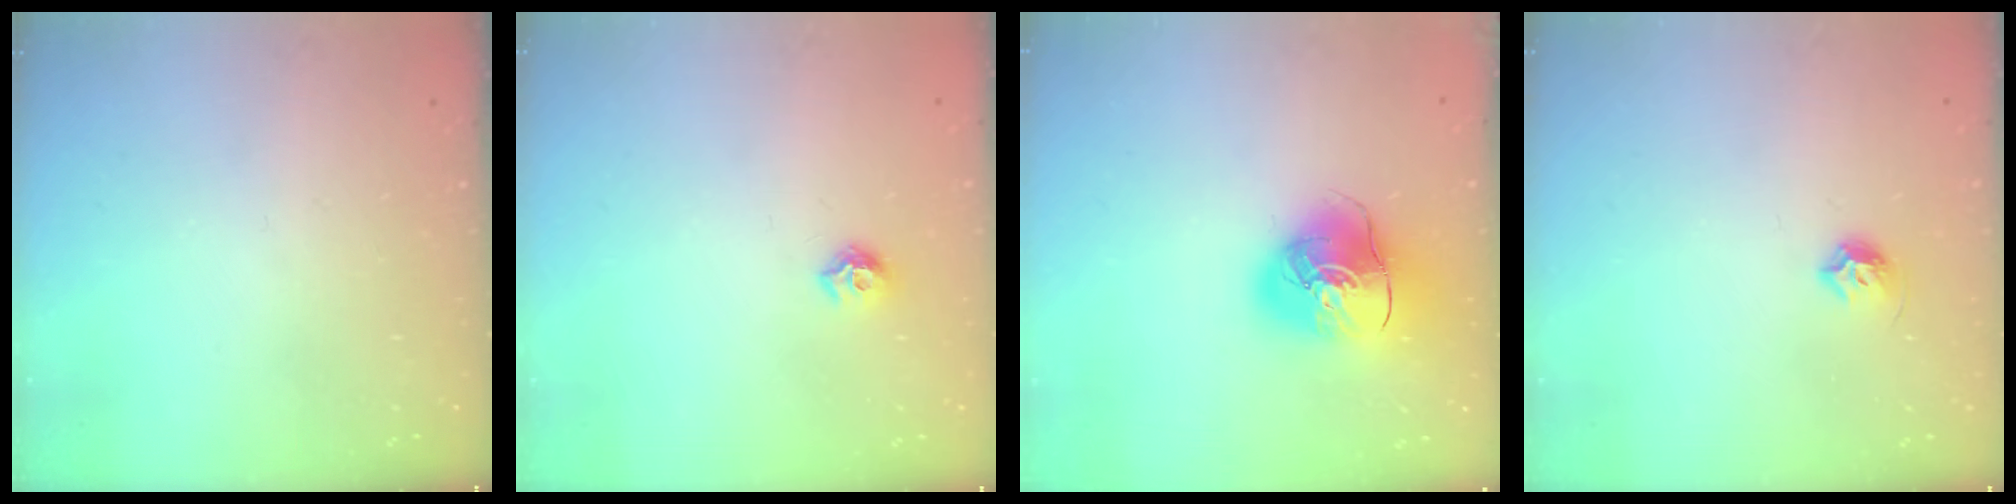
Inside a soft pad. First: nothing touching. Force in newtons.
{"total": 7.2, "press": 7.2, "slide": 0.7}
{"total": 11.7, "press": 11.5, "slide": 1.8}
{"total": 6.0, "press": 5.9, "slide": 1.1}